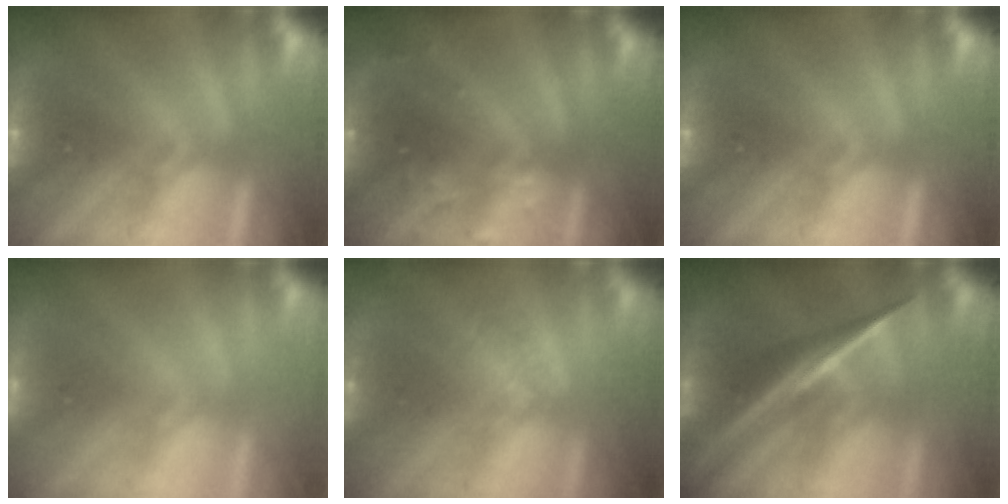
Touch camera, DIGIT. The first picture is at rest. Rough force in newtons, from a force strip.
{"total": 2.9}
{"total": 0.0}
{"total": 2.6}
{"total": 1.3}
{"total": 2.7}